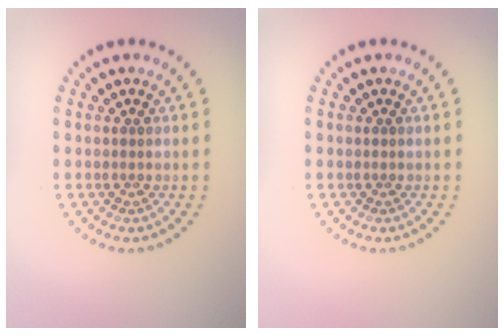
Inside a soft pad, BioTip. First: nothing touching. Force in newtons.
{"total": 0.0}